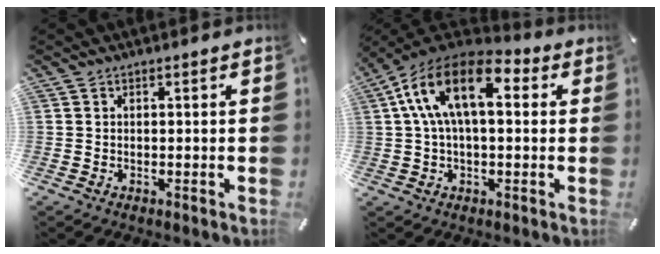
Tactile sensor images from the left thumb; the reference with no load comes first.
{"total": 15.9, "force": [4.5, 8.4, 12.6], "torque": [-0.238, -0.006, 0.078]}